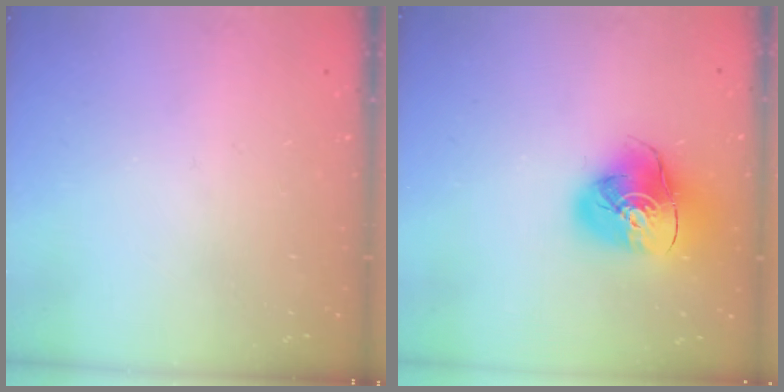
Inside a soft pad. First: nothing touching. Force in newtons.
{"total": 16.1, "press": 16.0, "slide": 2.1}